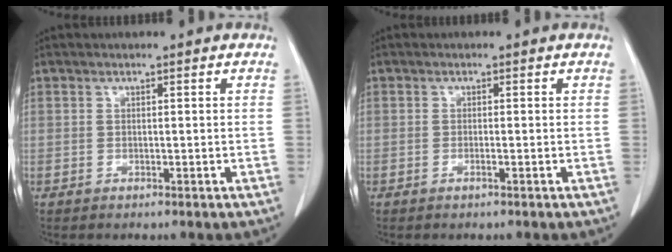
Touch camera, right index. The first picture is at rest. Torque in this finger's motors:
{"motor_torque": [-0.14, 0.10, -0.01, -0.01]}